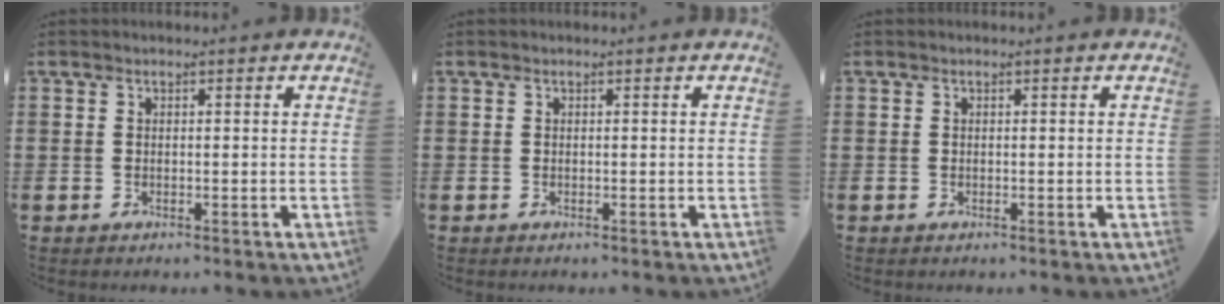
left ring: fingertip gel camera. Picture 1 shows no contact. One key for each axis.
{"total": 0.0}
{"total": 0.0}